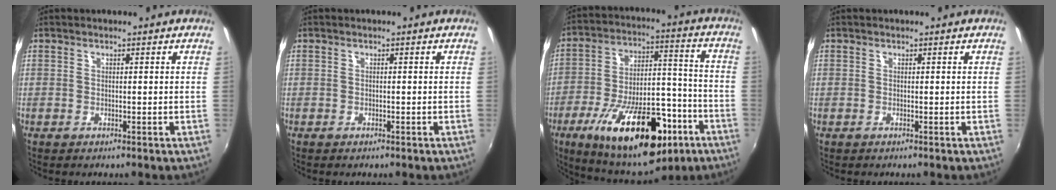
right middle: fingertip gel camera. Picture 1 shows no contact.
{"total": 0.6, "force": [-0.4, 0.3, 0.2], "torque": [-0.005, -0.004, -0.009]}
{"total": 26.2, "force": [-13.6, 11.5, 19.3], "torque": [-0.330, -0.008, -0.193]}
{"total": 0.0}